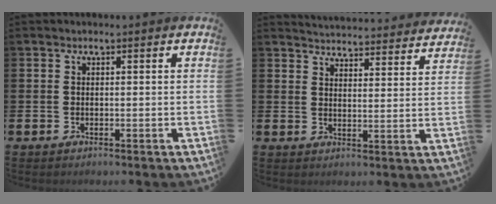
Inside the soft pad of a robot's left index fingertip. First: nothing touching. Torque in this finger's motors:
{"motor_torque": [1.06, -1.08, 0.26, 0.09]}